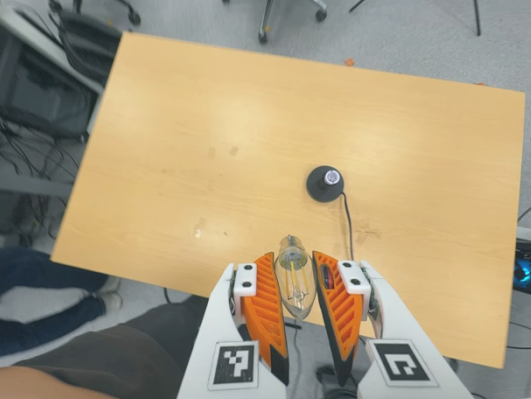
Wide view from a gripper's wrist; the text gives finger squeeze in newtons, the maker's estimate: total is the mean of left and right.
{"total": 11.3, "left": 11.8, "right": 10.9}